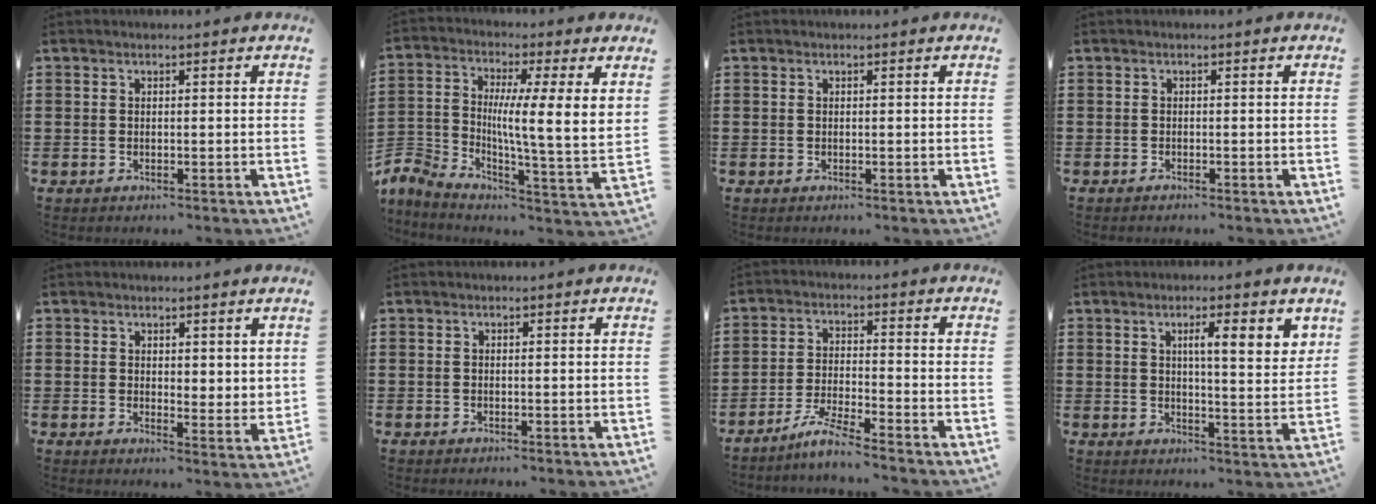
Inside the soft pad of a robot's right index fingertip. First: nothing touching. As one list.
[{"total": 7.0, "force": [1.8, 1.0, 6.7], "torque": [-0.131, -0.029, 0.024]}, {"total": 0.0}, {"total": 0.6, "force": [-0.6, 0.0, 0.1], "torque": [-0.003, -0.002, -0.013]}, {"total": 2.6, "force": [2.3, 1.2, 0.2], "torque": [-0.002, 0.000, 0.042]}, {"total": 0.0}, {"total": 4.9, "force": [-4.4, -0.4, 2.1], "torque": [-0.051, -0.011, -0.087]}, {"total": 5.8, "force": [2.4, 1.0, 5.2], "torque": [-0.083, -0.006, 0.032]}]